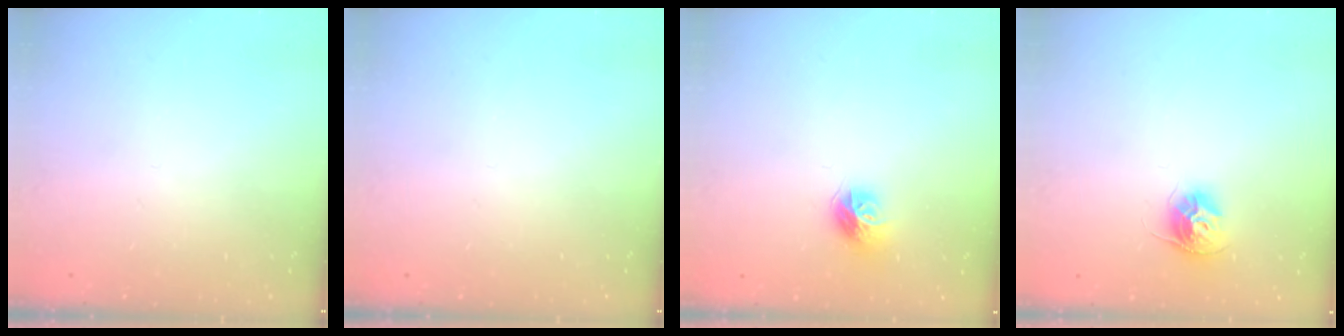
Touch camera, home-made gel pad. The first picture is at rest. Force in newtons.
{"total": 0.0}
{"total": 9.4, "press": 9.4, "slide": 0.5}
{"total": 10.5, "press": 10.4, "slide": 0.8}